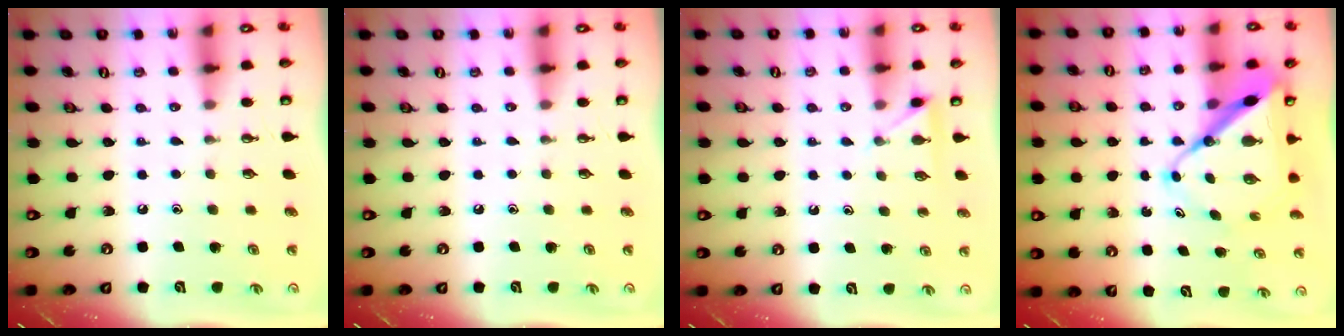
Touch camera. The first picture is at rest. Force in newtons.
{"total": 0.0}
{"total": 3.5, "press": 3.5, "slide": 0.4}
{"total": 11.3, "press": 11.2, "slide": 0.8}